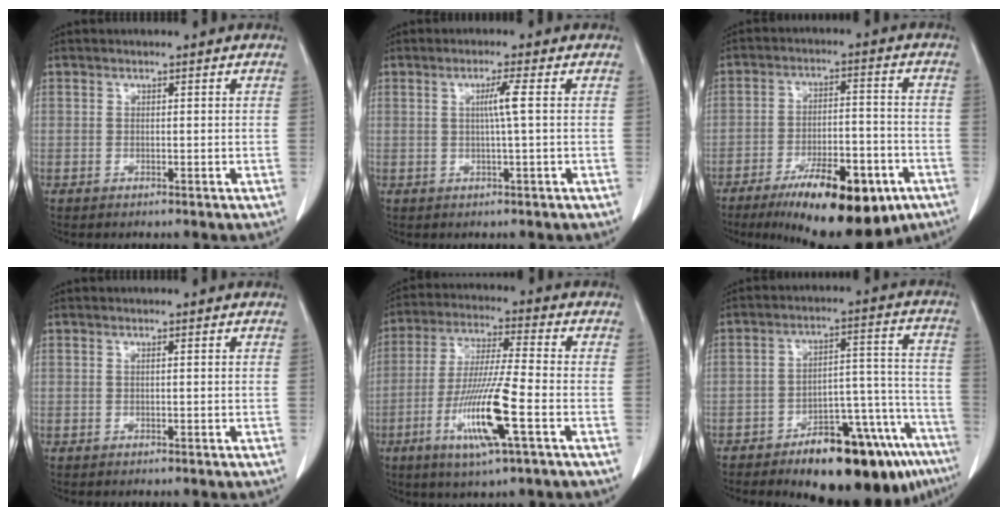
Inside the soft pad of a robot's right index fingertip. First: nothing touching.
{"total": 2.9, "force": [0.4, -0.8, 2.8], "torque": [-0.051, -0.001, 0.006]}
{"total": 16.5, "force": [-10.2, 5.2, 11.8], "torque": [-0.158, -0.002, -0.154]}
{"total": 0.0}
{"total": 13.2, "force": [-4.7, 0.3, 12.4], "torque": [-0.247, -0.020, -0.088]}
{"total": 20.4, "force": [-14.2, 6.3, 13.2], "torque": [-0.109, 0.047, -0.198]}